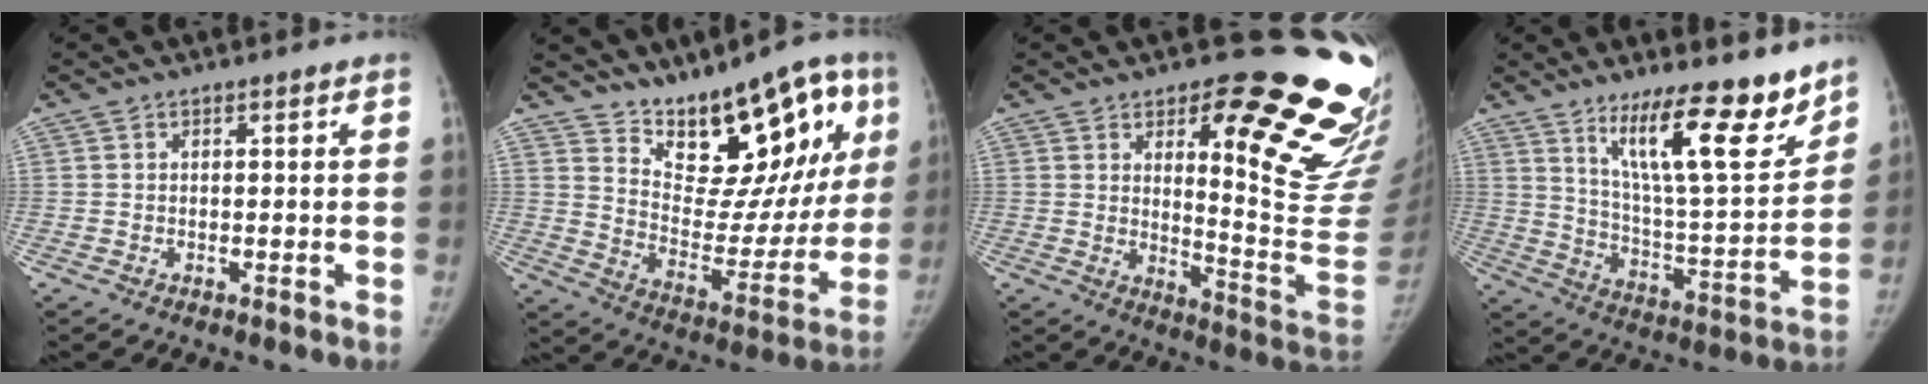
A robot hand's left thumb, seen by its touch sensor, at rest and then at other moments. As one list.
[{"total": 20.2, "force": [12.0, 9.0, 13.6], "torque": [-0.125, -0.064, 0.191]}, {"total": 26.0, "force": [12.5, 7.8, 21.4], "torque": [-0.186, -0.075, 0.177]}, {"total": 18.9, "force": [12.9, 4.3, 13.1], "torque": [-0.171, -0.089, 0.218]}]